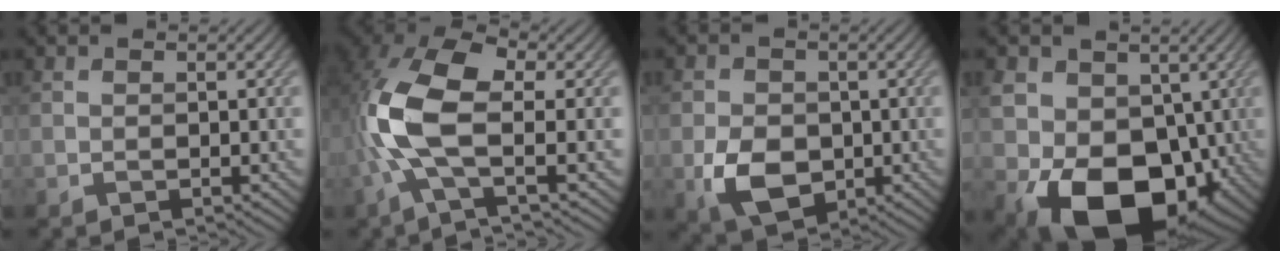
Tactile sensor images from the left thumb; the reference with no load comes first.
{"total": 10.4, "force": [-1.1, 4.2, 9.4], "torque": [-0.209, 0.012, -0.033]}
{"total": 6.6, "force": [-1.6, 4.9, 4.1], "torque": [-0.088, -0.011, -0.035]}
{"total": 16.3, "force": [-4.3, 11.8, 10.4], "torque": [-0.191, -0.034, -0.077]}